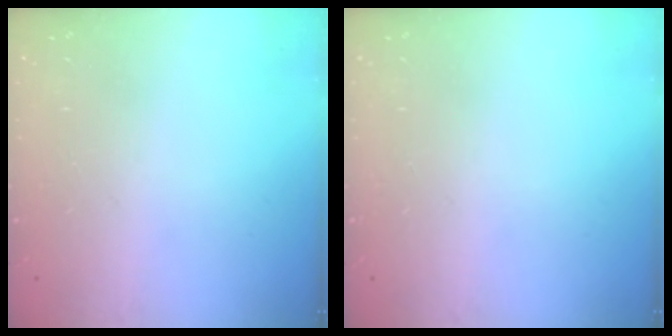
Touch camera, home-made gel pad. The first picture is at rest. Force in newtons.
{"total": 0.0}